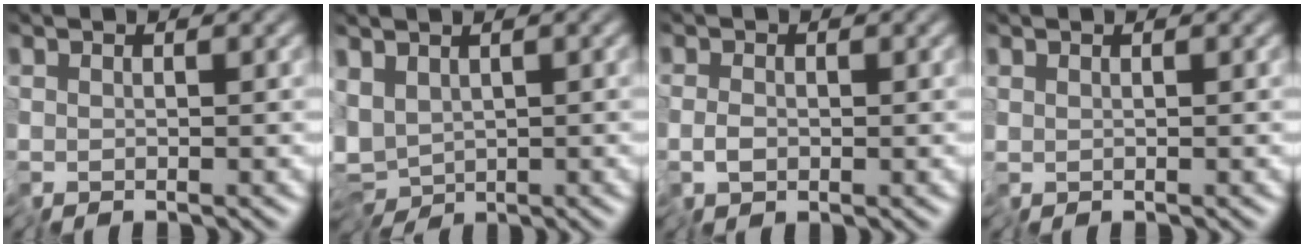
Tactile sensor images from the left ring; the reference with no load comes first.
{"total": 5.3, "force": [-0.7, 3.4, 4.0], "torque": [-0.079, -0.014, -0.001]}
{"total": 1.2, "force": [-0.5, 0.7, 0.8], "torque": [-0.014, 0.001, -0.013]}
{"total": 0.0}